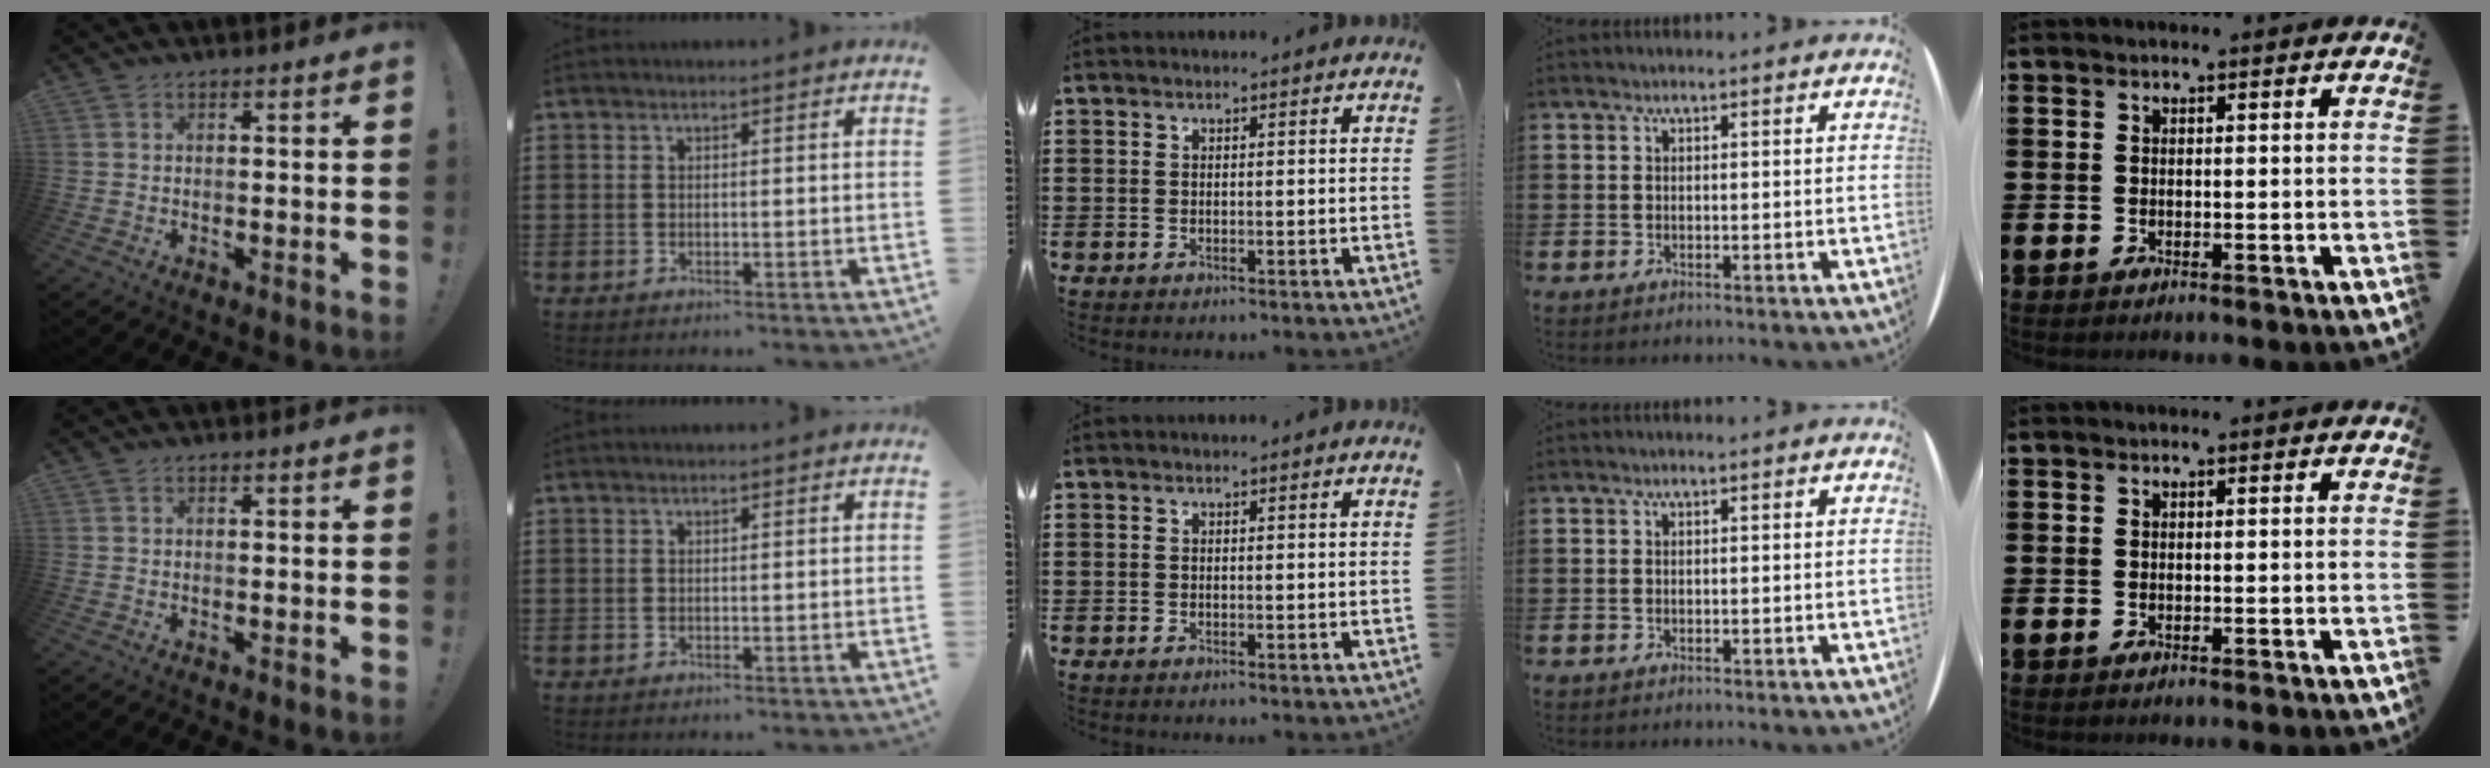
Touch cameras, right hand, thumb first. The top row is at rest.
{}